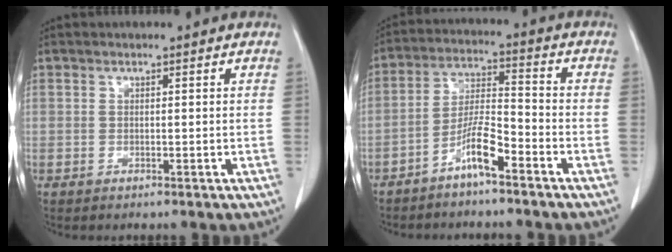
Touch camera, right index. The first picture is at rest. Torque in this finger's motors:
{"motor_torque": [0.54, -0.39, 0.18, 0.05]}